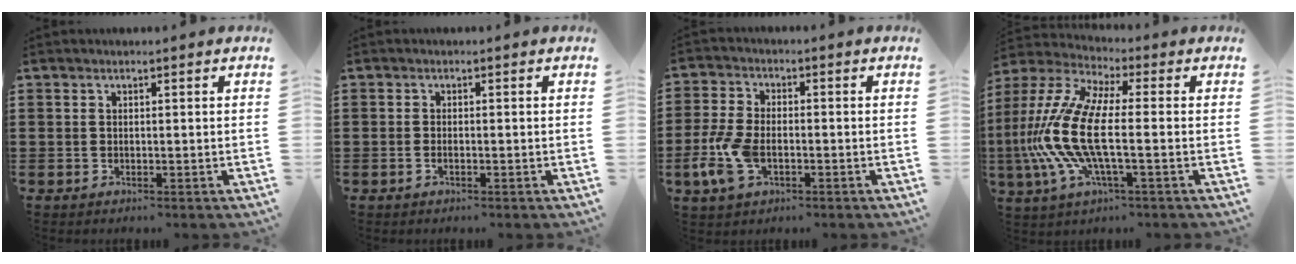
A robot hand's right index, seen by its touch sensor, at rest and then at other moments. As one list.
[{"total": 0.7, "force": [-0.4, 0.2, 0.6], "torque": [-0.014, -0.007, -0.005]}, {"total": 7.1, "force": [-2.2, 3.6, 5.7], "torque": [-0.139, -0.008, -0.043]}, {"total": 12.8, "force": [-2.1, 4.3, 11.8], "torque": [-0.295, -0.022, -0.051]}]